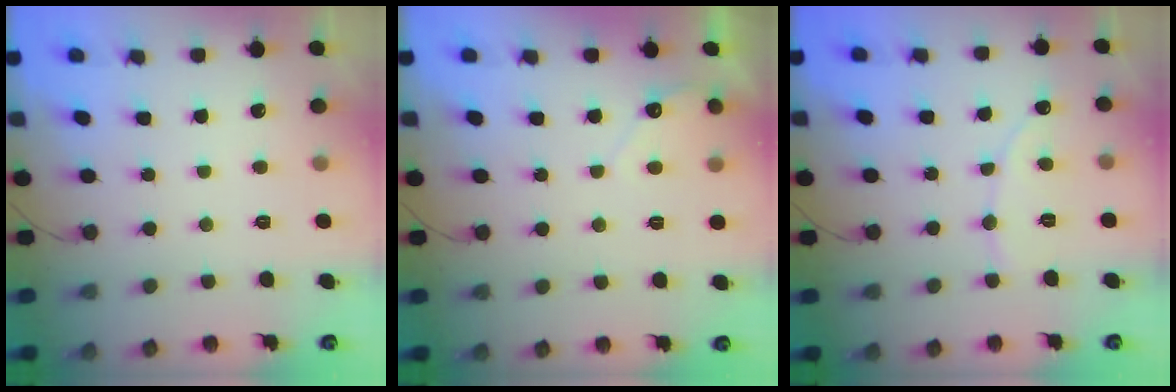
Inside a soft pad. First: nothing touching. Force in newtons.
{"total": 2.8, "press": 2.8, "slide": 0.1}
{"total": 5.6, "press": 5.6, "slide": 0.4}